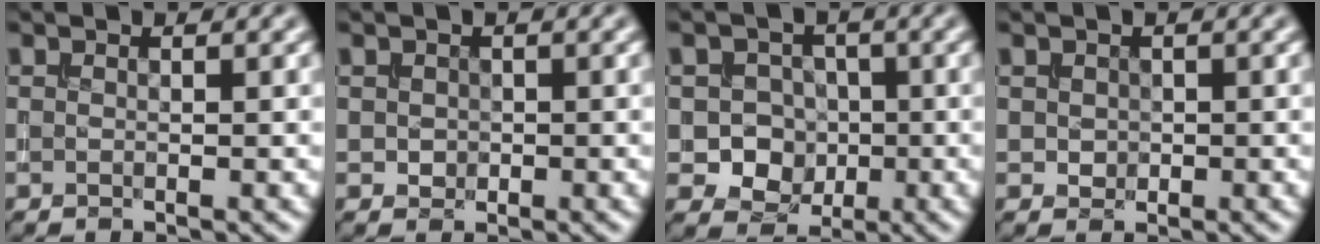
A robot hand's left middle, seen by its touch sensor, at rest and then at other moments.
{"total": 0.7, "force": [0.0, 0.7, 0.1], "torque": [-0.001, -0.002, 0.003]}
{"total": 4.3, "force": [-0.7, 3.8, 1.7], "torque": [-0.007, -0.001, -0.027]}
{"total": 0.8, "force": [0.1, 0.7, 0.1], "torque": [-0.001, -0.003, 0.006]}